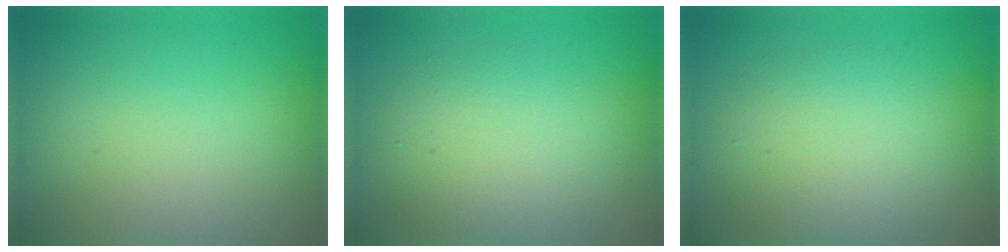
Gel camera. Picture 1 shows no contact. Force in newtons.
{"total": 4.8, "press": 4.8, "slide": 0.2}
{"total": 4.8, "press": 4.7, "slide": 0.5}